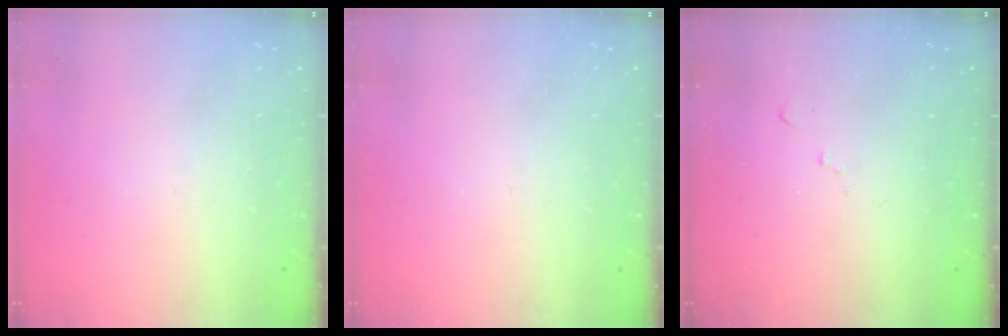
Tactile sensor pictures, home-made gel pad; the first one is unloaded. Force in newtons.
{"total": 0.0}
{"total": 5.1, "press": 5.1, "slide": 0.6}